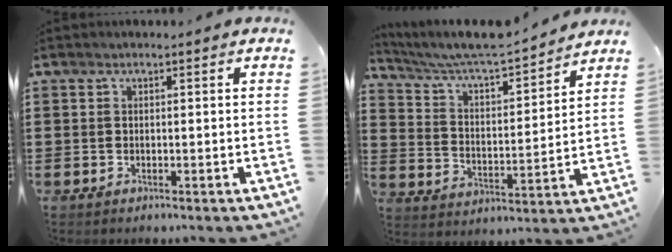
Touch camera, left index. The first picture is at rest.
{"total": 6.3, "force": [5.9, 0.5, 2.3], "torque": [-0.070, -0.039, 0.096]}